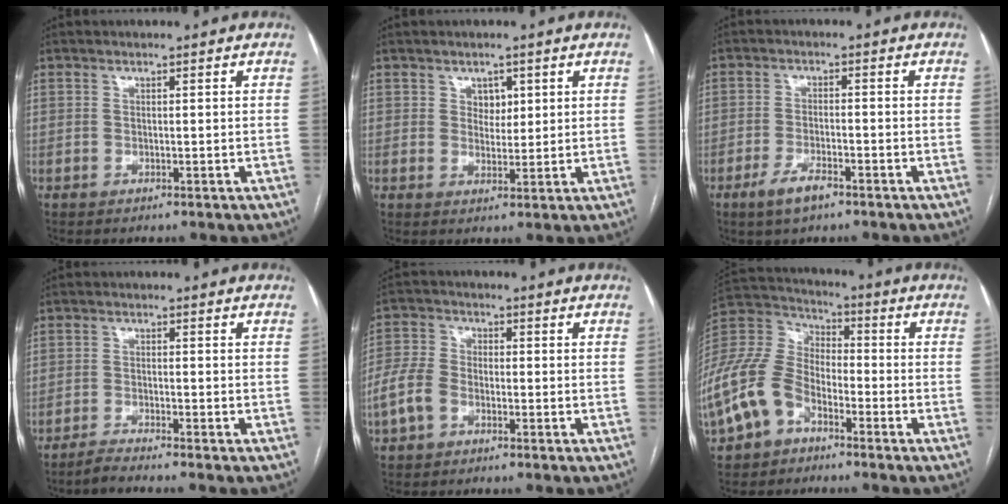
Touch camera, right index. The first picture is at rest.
{"total": 2.6, "force": [1.1, 1.9, 1.4], "torque": [-0.016, 0.001, 0.020]}
{"total": 4.7, "force": [-3.1, 1.3, 3.2], "torque": [-0.067, -0.003, -0.054]}
{"total": 3.7, "force": [-3.4, -1.0, 1.1], "torque": [-0.022, -0.011, -0.061]}
{"total": 5.9, "force": [-2.7, 3.9, 3.5], "torque": [-0.098, 0.013, -0.058]}
{"total": 17.9, "force": [-9.0, 11.6, 10.2], "torque": [-0.275, 0.022, -0.178]}